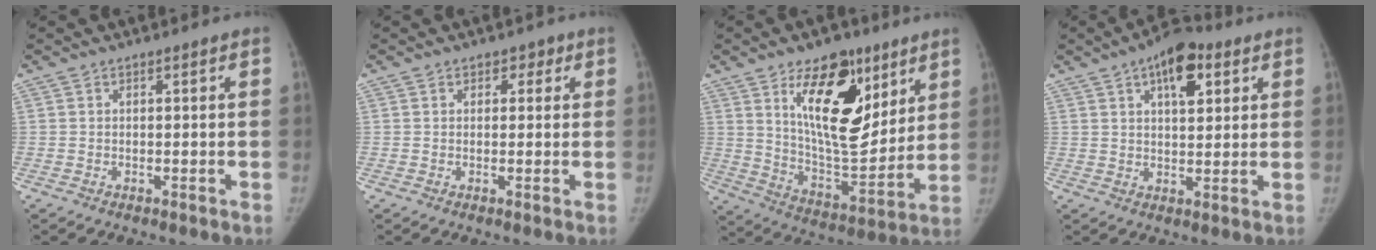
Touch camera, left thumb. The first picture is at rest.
{"total": 2.3, "force": [1.1, 1.9, 0.8], "torque": [0.016, -0.003, 0.008]}
{"total": 20.3, "force": [9.7, 10.2, 14.6], "torque": [-0.170, -0.069, 0.167]}
{"total": 10.2, "force": [4.8, 5.1, 7.4], "torque": [-0.083, -0.009, 0.068]}